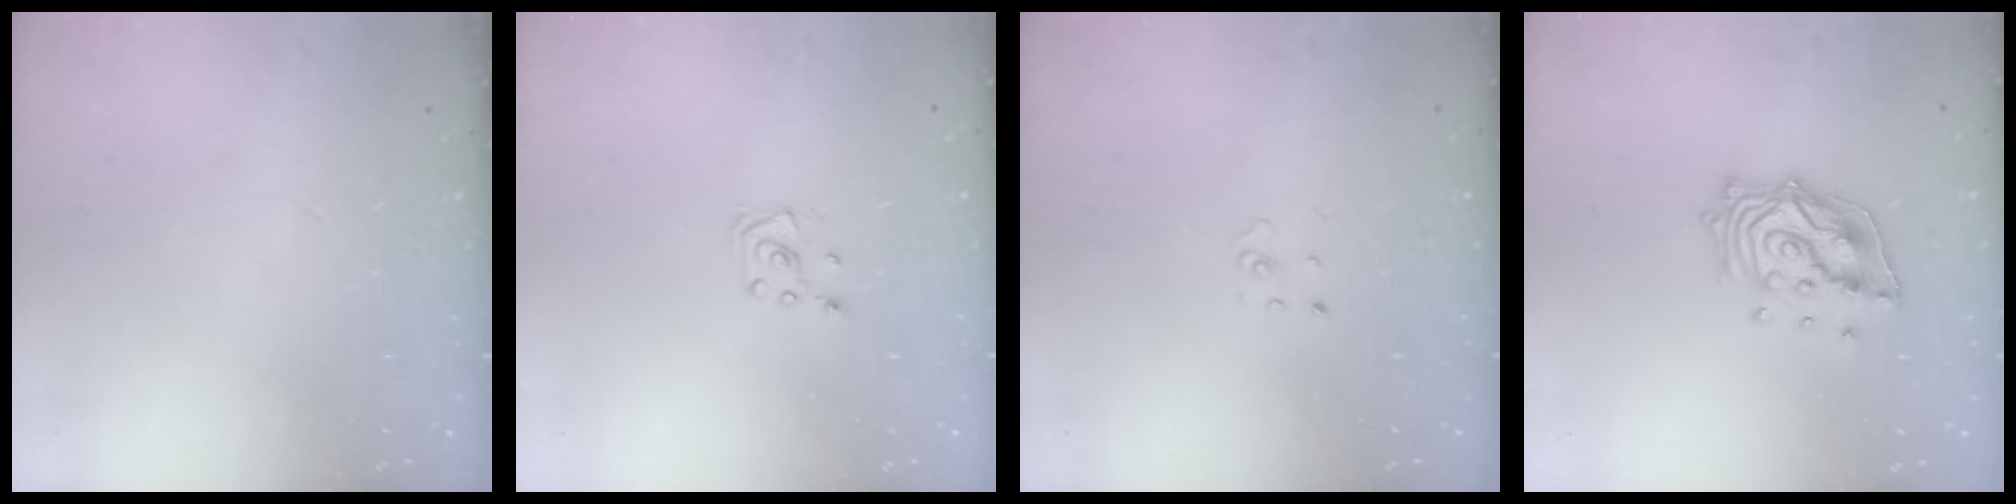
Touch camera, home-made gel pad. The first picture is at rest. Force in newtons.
{"total": 3.0, "press": 2.9, "slide": 0.3}
{"total": 1.5, "press": 1.5, "slide": 0.1}
{"total": 13.9, "press": 13.8, "slide": 1.8}